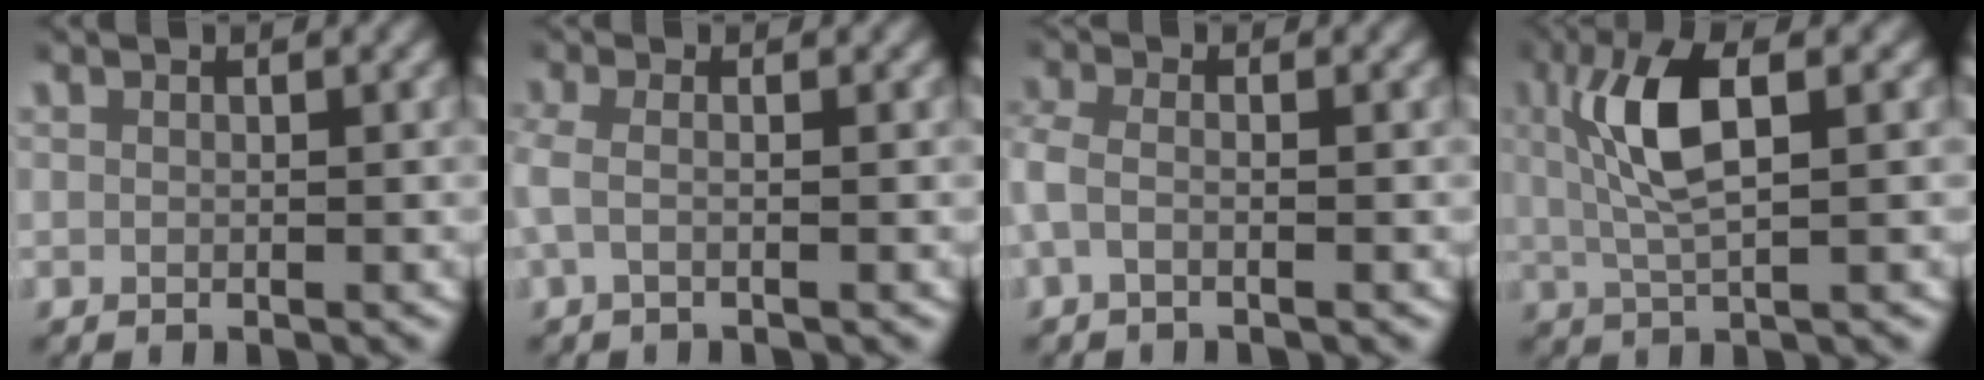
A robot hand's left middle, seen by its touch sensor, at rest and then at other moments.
{"total": 2.1, "force": [-0.3, 0.9, 1.9], "torque": [-0.053, -0.001, -0.007]}
{"total": 2.4, "force": [-0.6, 1.3, 1.9], "torque": [-0.059, -0.005, -0.011]}
{"total": 5.8, "force": [1.4, 1.5, 5.4], "torque": [-0.116, 0.007, 0.021]}